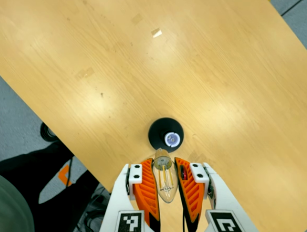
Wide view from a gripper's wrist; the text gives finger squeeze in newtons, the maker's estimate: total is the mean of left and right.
{"total": 20.8, "left": 22.8, "right": 18.8}